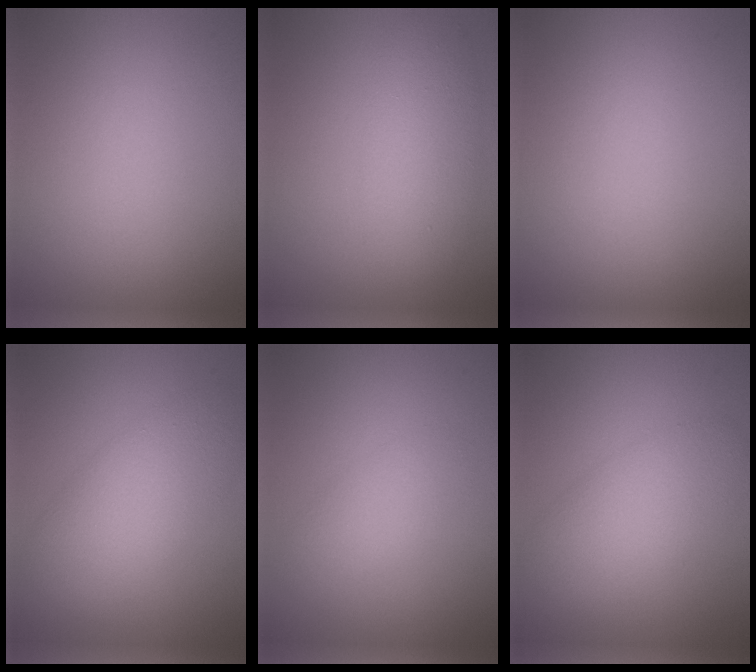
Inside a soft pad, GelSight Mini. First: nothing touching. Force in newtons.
{"total": 4.3, "press": 4.3, "slide": 0.0}
{"total": 0.0}
{"total": 5.7, "press": 5.7, "slide": 0.1}
{"total": 2.1, "press": 2.1, "slide": 0.0}
{"total": 5.0, "press": 5.0, "slide": 0.4}